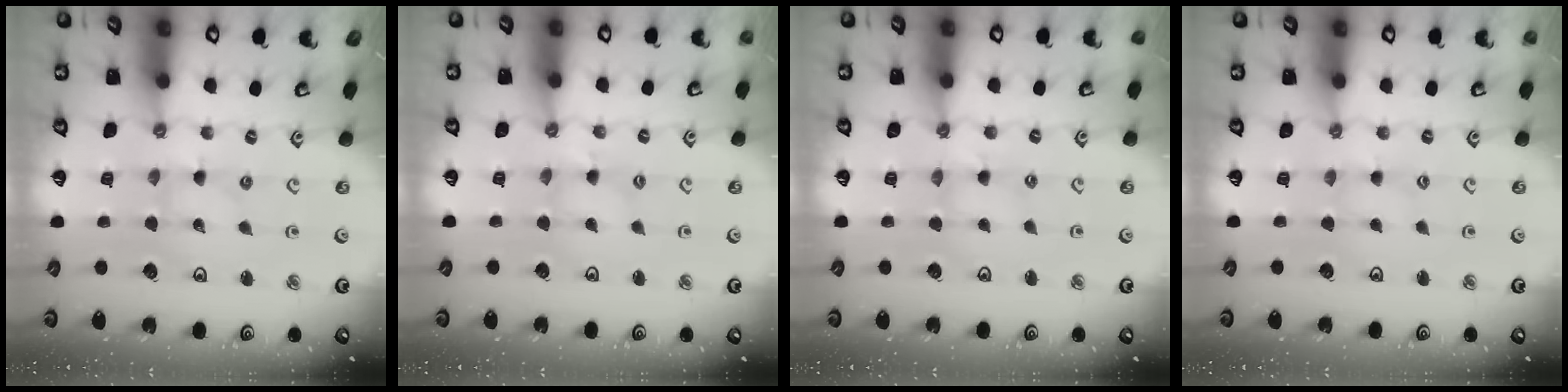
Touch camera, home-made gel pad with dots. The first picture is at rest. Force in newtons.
{"total": 1.3, "press": 1.3, "slide": 0.3}
{"total": 1.0, "press": 0.9, "slide": 0.2}
{"total": 0.0}